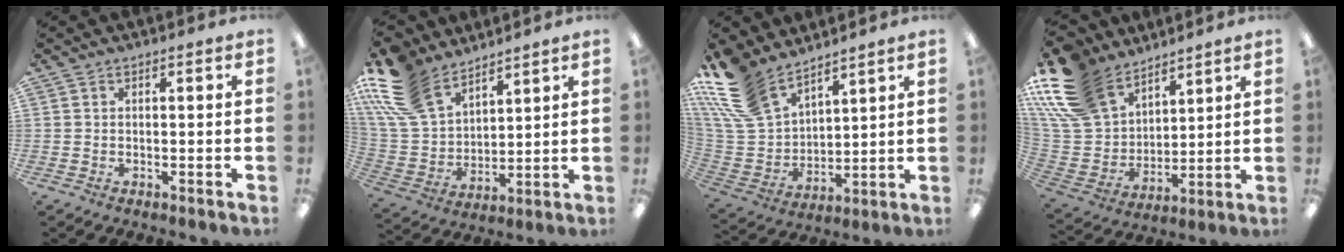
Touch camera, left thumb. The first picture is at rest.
{"total": 18.3, "force": [12.5, 10.1, 8.7], "torque": [-0.206, -0.057, 0.237]}
{"total": 16.7, "force": [12.7, 8.0, 7.5], "torque": [-0.195, -0.063, 0.241]}
{"total": 19.7, "force": [13.6, 11.8, 8.1], "torque": [-0.199, -0.069, 0.260]}